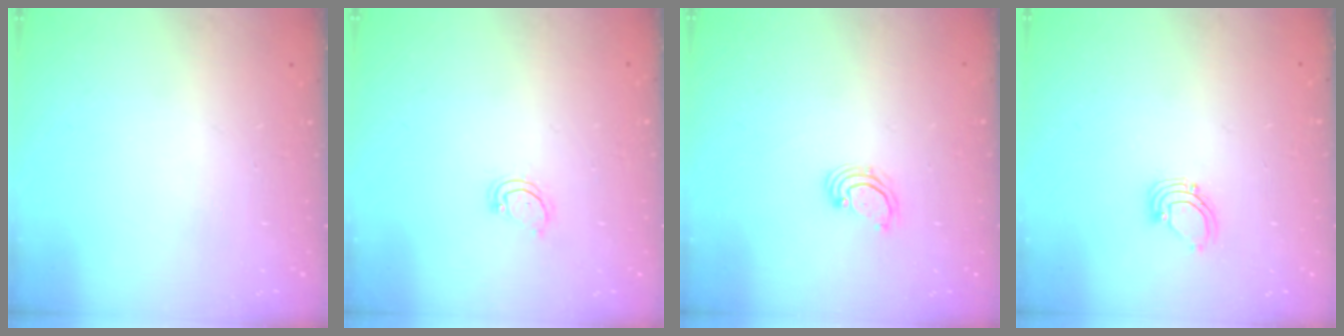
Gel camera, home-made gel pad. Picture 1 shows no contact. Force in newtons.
{"total": 2.9, "press": 2.9, "slide": 0.3}
{"total": 2.7, "press": 2.6, "slide": 0.6}
{"total": 2.6, "press": 2.6, "slide": 0.2}